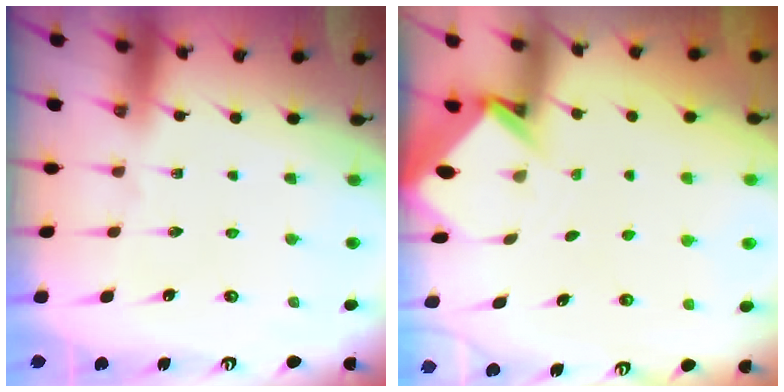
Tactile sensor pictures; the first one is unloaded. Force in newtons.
{"total": 3.1, "press": 3.1, "slide": 0.2}